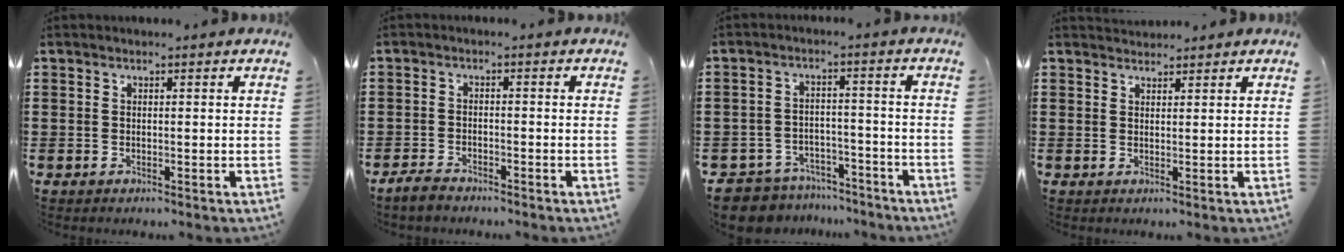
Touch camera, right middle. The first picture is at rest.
{"total": 2.3, "force": [-2.1, 0.8, 0.4], "torque": [-0.019, 0.003, -0.046]}
{"total": 6.4, "force": [-6.2, 1.4, 0.0], "torque": [-0.020, 0.010, -0.131]}
{"total": 1.7, "force": [1.6, 0.2, -0.3], "torque": [0.001, 0.003, 0.032]}